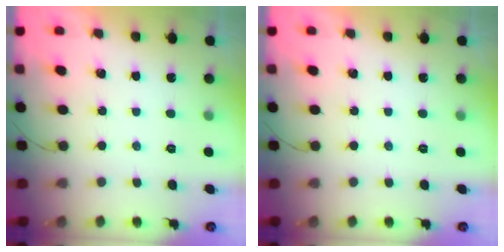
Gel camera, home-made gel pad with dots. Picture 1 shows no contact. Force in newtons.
{"total": 0.0}